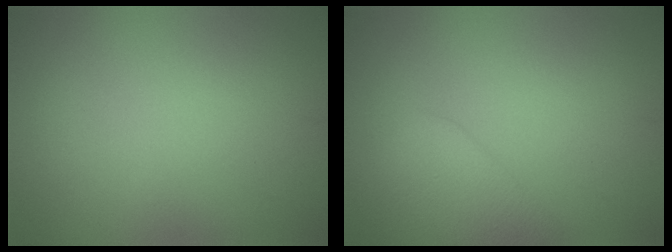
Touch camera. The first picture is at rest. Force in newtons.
{"total": 3.9, "press": 3.9, "slide": 0.3}